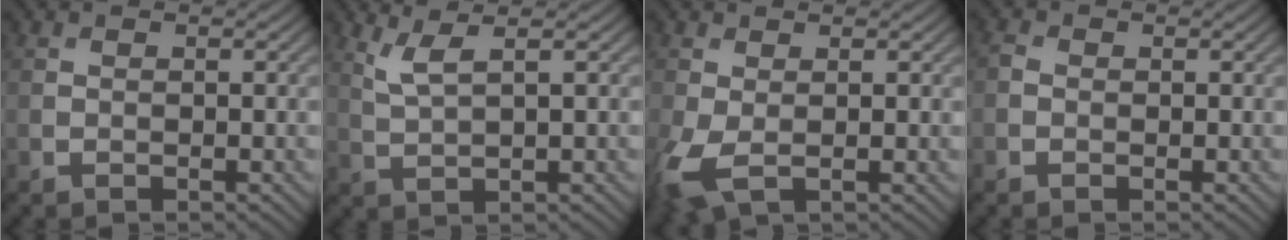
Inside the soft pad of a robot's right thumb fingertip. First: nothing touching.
{"total": 3.0, "force": [1.8, 0.6, 2.4], "torque": [-0.051, 0.004, 0.044]}
{"total": 4.4, "force": [-0.8, 2.2, 3.6], "torque": [-0.106, -0.014, -0.013]}
{"total": 1.0, "force": [-0.3, 0.8, 0.4], "torque": [-0.010, 0.000, -0.010]}